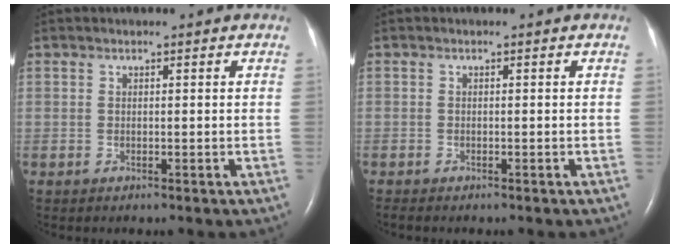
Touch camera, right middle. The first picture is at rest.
{"total": 1.3, "force": [-1.1, 0.3, 0.6], "torque": [-0.009, -0.002, -0.013]}